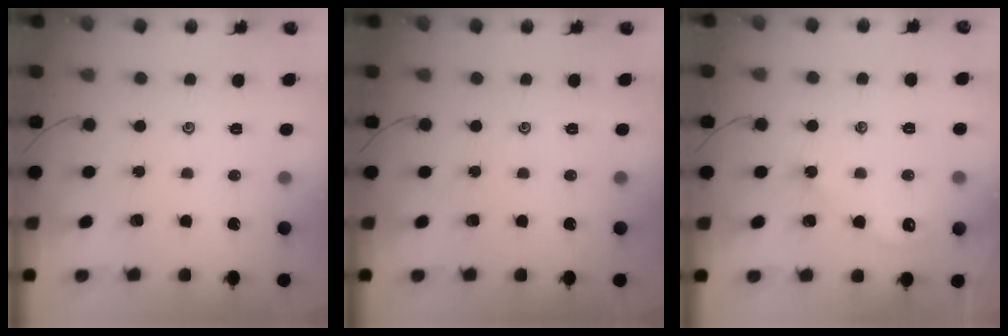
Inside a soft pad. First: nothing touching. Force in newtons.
{"total": 0.0}
{"total": 2.5, "press": 2.5, "slide": 0.4}